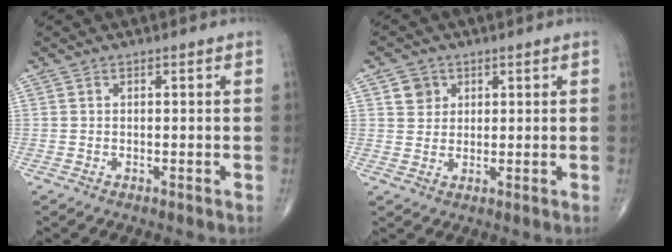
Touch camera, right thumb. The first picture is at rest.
{"total": 3.7, "force": [1.6, 3.3, 0.9], "torque": [0.004, -0.007, 0.025]}